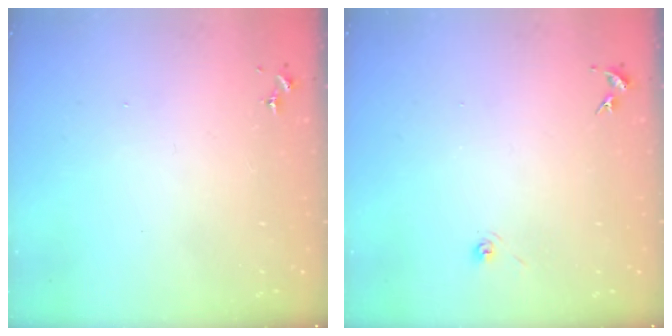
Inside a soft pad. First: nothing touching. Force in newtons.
{"total": 3.3, "press": 2.8, "slide": 1.7}